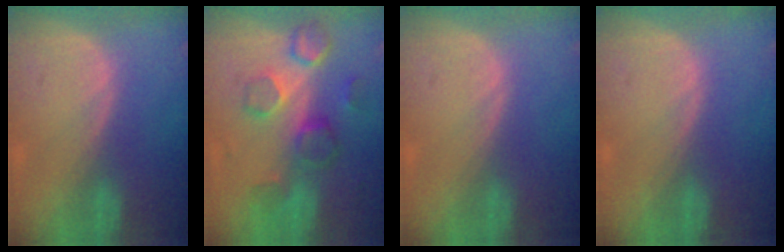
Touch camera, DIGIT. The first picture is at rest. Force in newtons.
{"total": 8.7, "press": 7.9, "slide": 3.6}
{"total": 0.0}
{"total": 0.0}